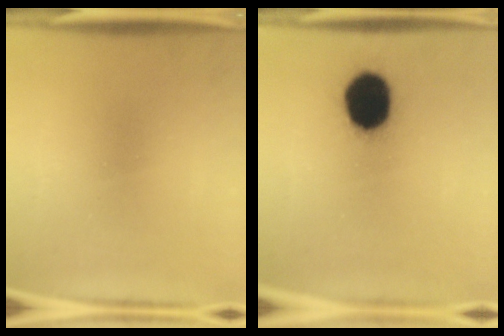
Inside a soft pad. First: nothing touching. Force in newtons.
{"total": 16.2}